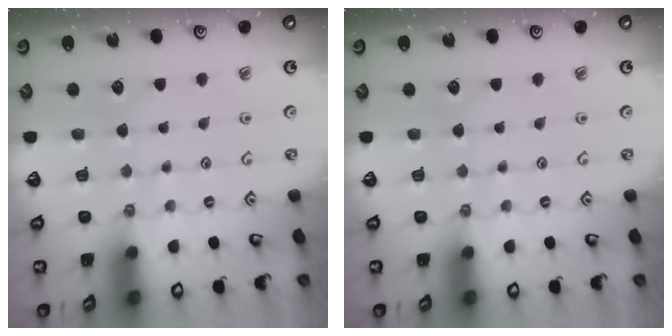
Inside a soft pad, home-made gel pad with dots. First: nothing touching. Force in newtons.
{"total": 0.0}